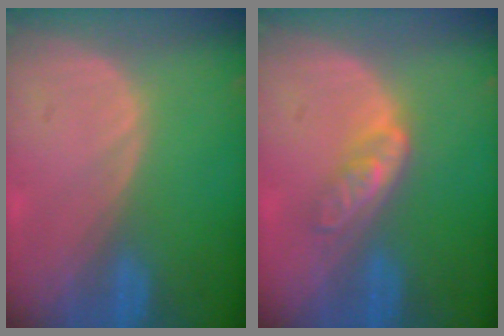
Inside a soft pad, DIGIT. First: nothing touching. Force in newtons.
{"total": 4.6, "press": 3.9, "slide": 2.5}